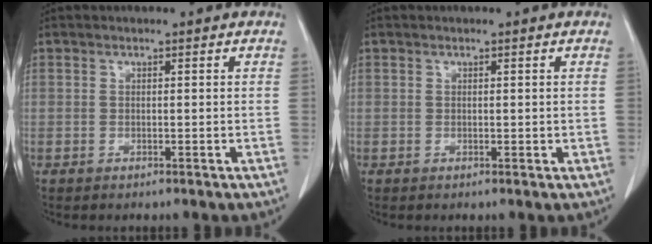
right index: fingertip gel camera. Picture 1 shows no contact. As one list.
[{"total": 0.9, "force": [0.1, 0.5, 0.8], "torque": [-0.011, -0.003, 0.005]}]